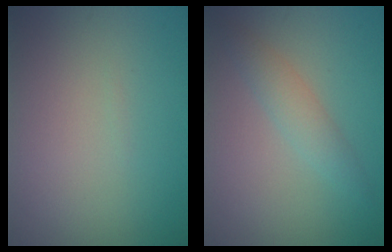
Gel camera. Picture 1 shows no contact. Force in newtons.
{"total": 2.2, "press": 2.2, "slide": 0.1}